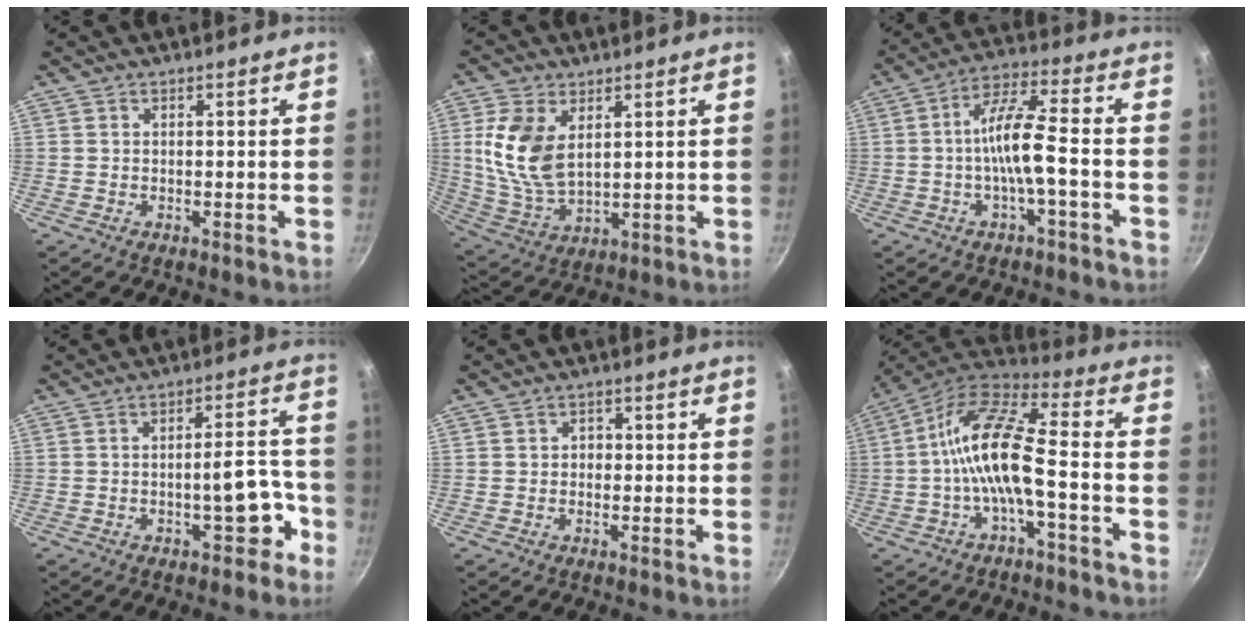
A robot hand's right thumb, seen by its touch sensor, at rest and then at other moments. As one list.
[{"total": 12.6, "force": [3.4, 7.3, 9.6], "torque": [-0.191, -0.020, 0.078]}, {"total": 9.2, "force": [-2.2, 2.0, 8.8], "torque": [-0.168, 0.034, -0.047]}, {"total": 8.4, "force": [-3.9, 3.5, 6.5], "torque": [-0.050, 0.054, -0.043]}, {"total": 2.1, "force": [0.0, 1.8, 1.0], "torque": [-0.007, 0.004, -0.004]}, {"total": 13.5, "force": [-3.1, 4.4, 12.4], "torque": [-0.246, 0.044, -0.070]}]